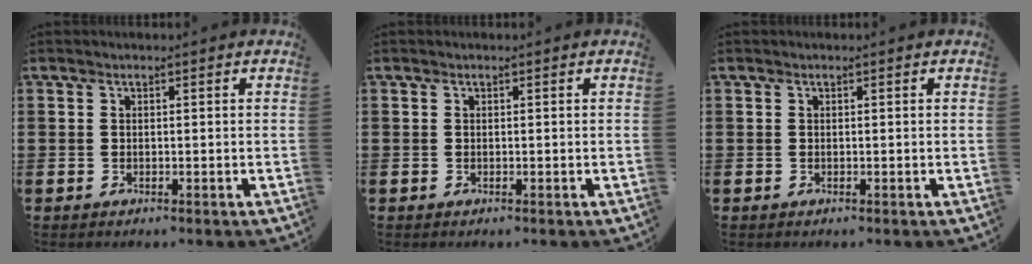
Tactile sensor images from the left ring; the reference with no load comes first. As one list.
[{"total": 0.0}, {"total": 0.0}]